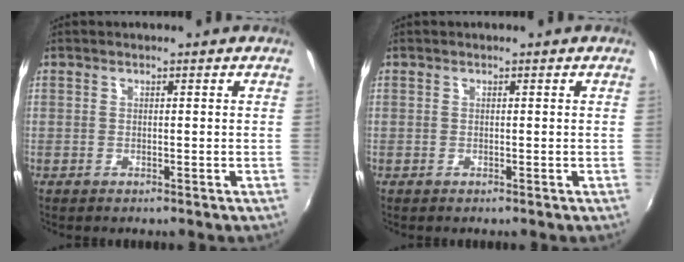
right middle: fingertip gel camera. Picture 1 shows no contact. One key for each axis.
{"total": 0.0}